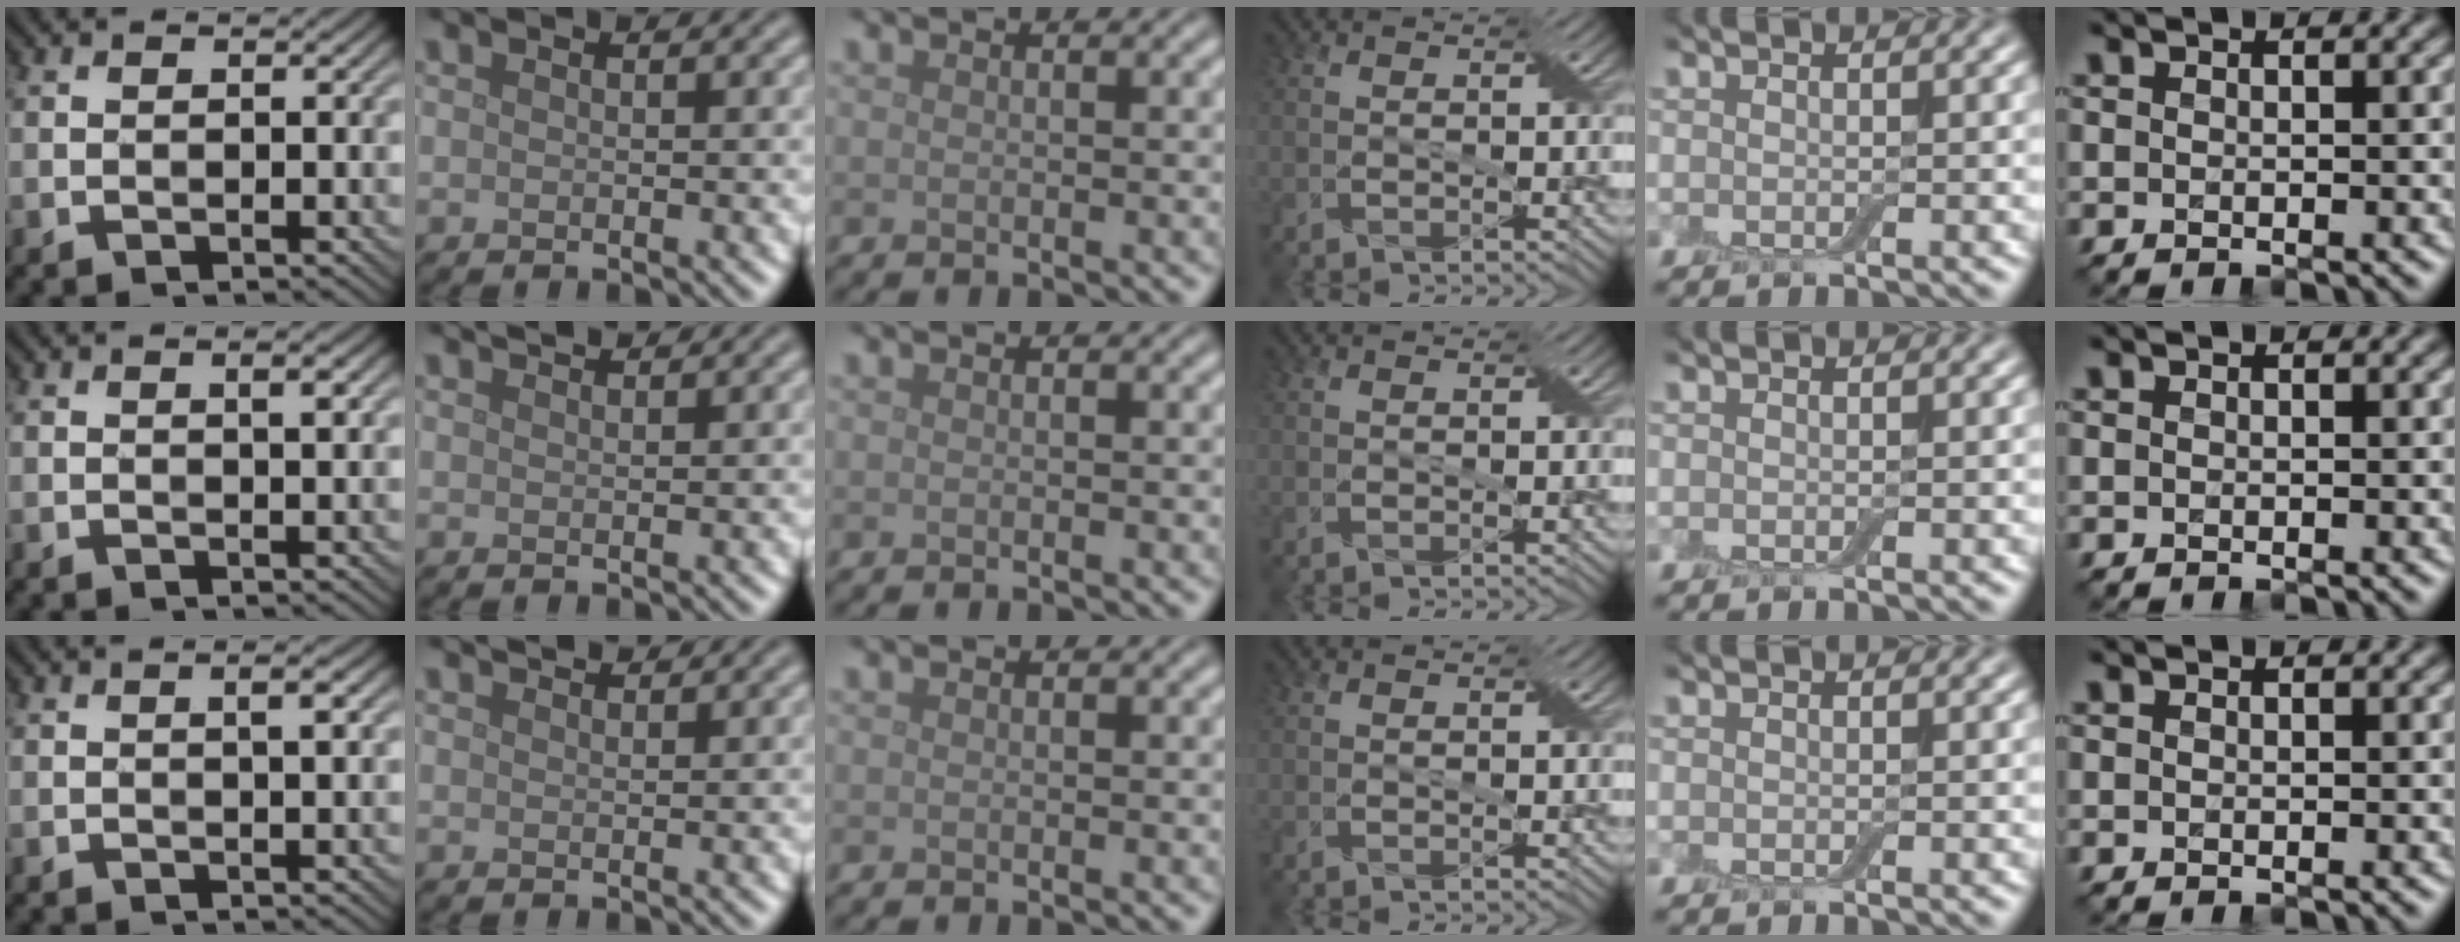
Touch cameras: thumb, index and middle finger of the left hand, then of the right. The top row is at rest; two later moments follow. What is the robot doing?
{"motion": "fold", "object": "bandage"}